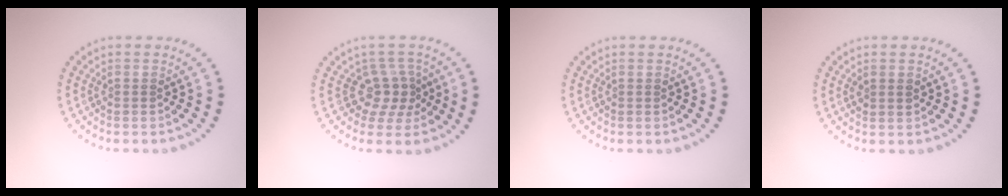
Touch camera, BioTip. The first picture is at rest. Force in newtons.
{"total": 3.0, "press": 2.2, "slide": 2.0}
{"total": 0.0}
{"total": 0.9, "press": 0.9, "slide": 0.3}